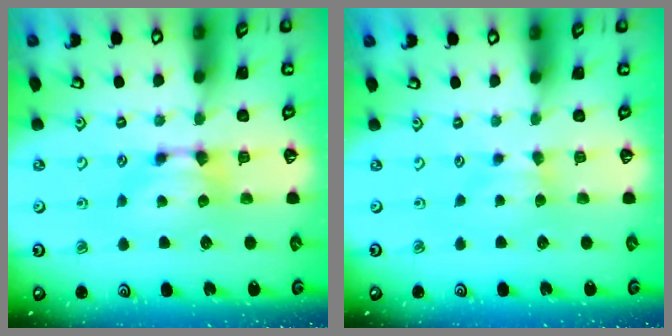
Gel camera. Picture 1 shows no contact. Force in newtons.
{"total": 2.1, "press": 2.0, "slide": 0.5}